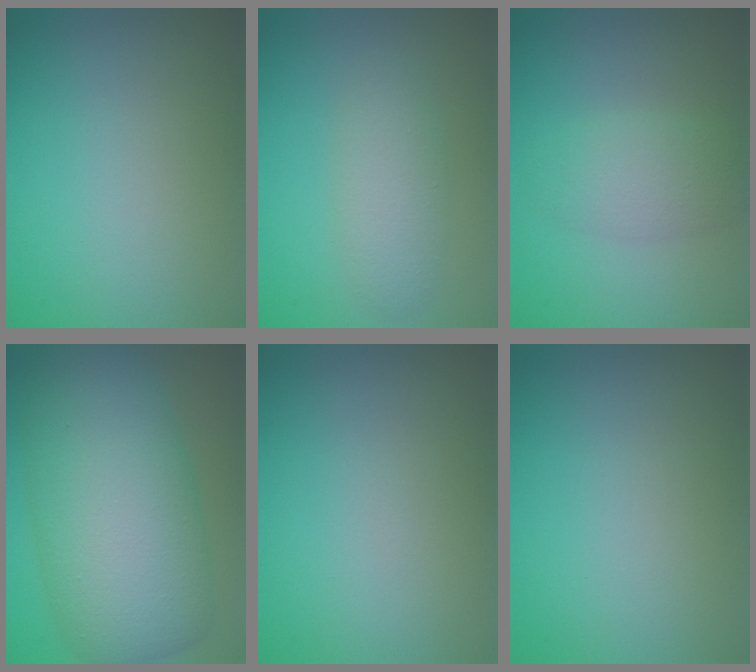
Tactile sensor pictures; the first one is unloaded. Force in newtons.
{"total": 2.9, "press": 2.9, "slide": 0.2}
{"total": 3.0, "press": 3.0, "slide": 0.0}
{"total": 12.8, "press": 12.8, "slide": 0.3}
{"total": 0.0}
{"total": 0.0}